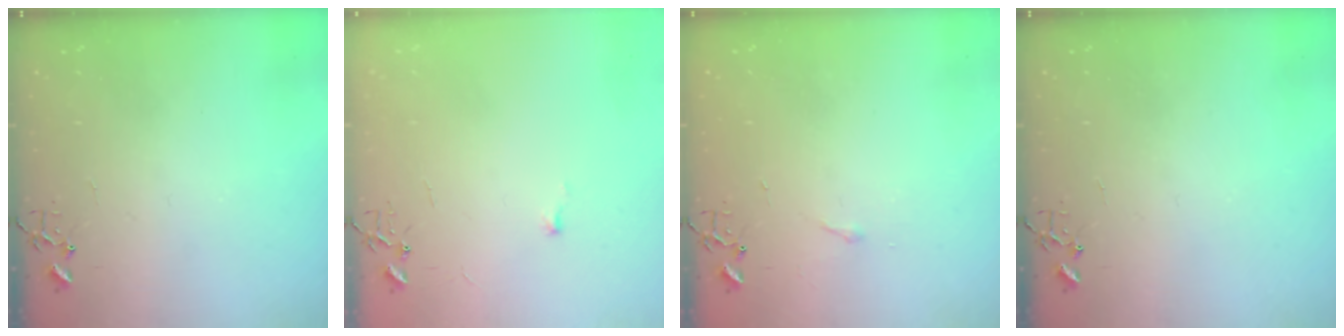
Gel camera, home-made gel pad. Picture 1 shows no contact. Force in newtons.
{"total": 3.4, "press": 3.4, "slide": 0.5}
{"total": 2.9, "press": 2.9, "slide": 0.5}
{"total": 0.0}